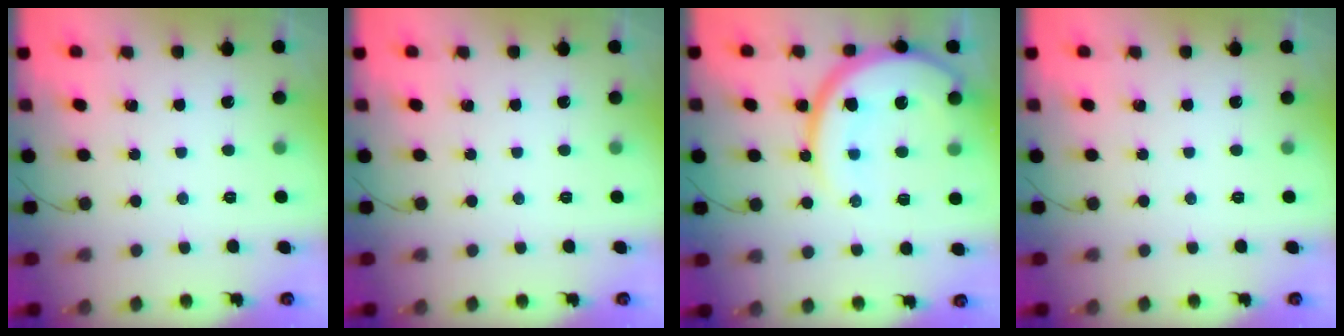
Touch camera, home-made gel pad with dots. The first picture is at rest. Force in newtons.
{"total": 0.0}
{"total": 17.2, "press": 17.1, "slide": 1.8}
{"total": 0.0}